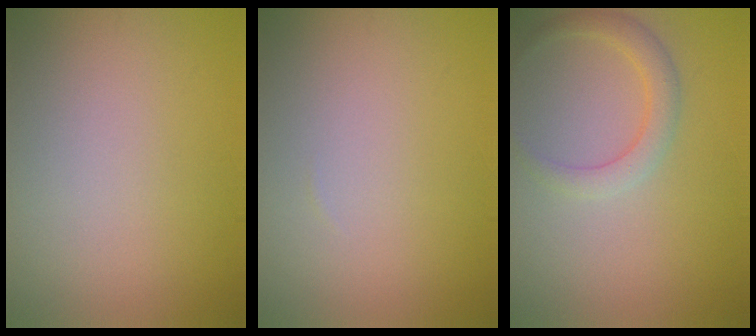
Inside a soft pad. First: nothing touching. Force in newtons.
{"total": 0.0}
{"total": 2.4, "press": 2.4, "slide": 0.1}